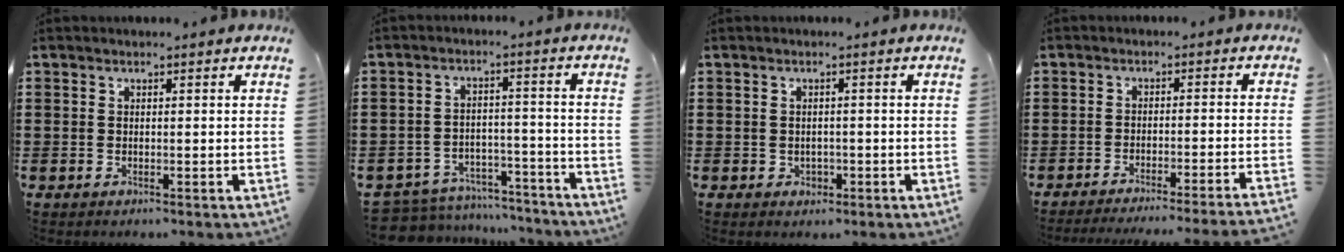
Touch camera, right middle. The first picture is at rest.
{"total": 6.1, "force": [-6.0, 1.0, 0.6], "torque": [-0.022, 0.012, -0.124]}
{"total": 1.0, "force": [-0.2, 0.9, 0.5], "torque": [-0.012, 0.004, -0.006]}
{"total": 3.0, "force": [-2.8, -0.7, 0.9], "torque": [-0.016, -0.003, -0.059]}